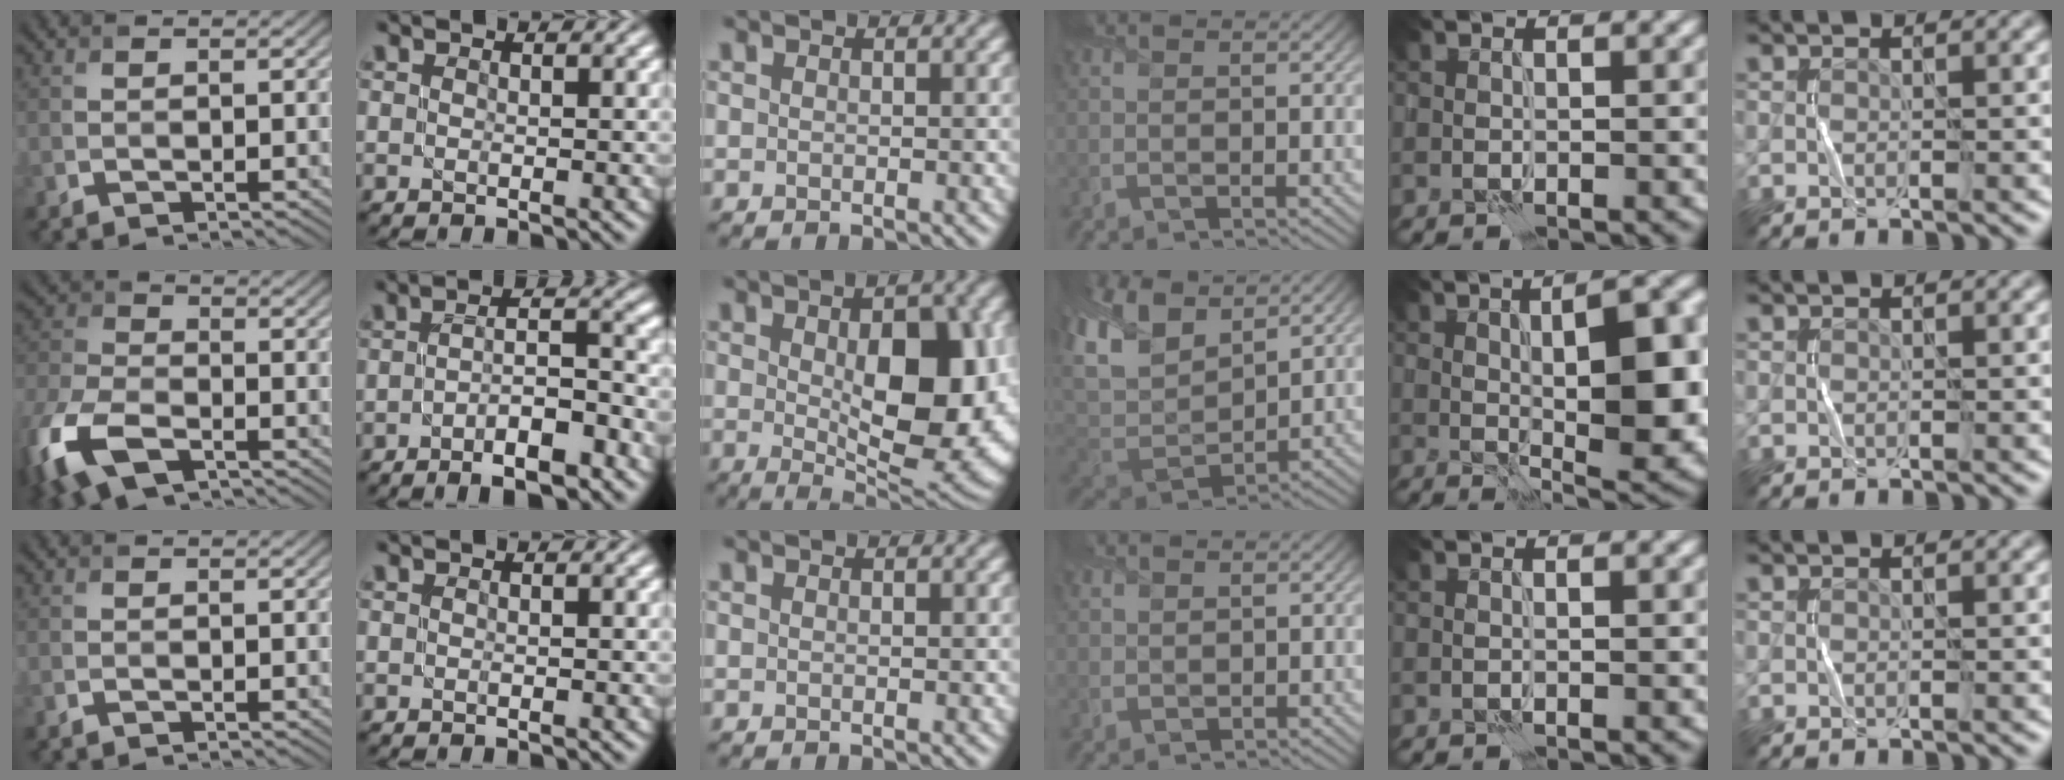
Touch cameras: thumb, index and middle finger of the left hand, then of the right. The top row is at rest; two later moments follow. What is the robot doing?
{"motion": "fold", "object": "shorts"}